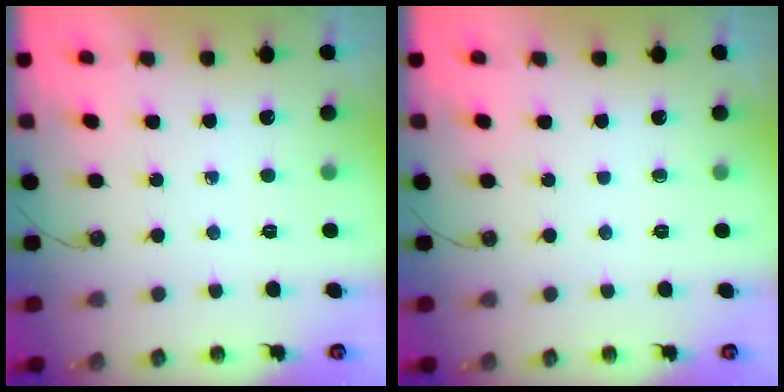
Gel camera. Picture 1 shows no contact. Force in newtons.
{"total": 0.0}